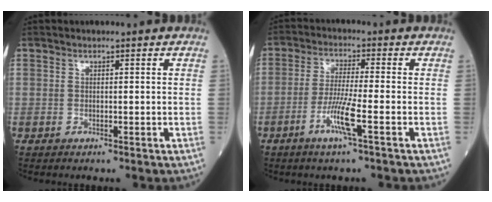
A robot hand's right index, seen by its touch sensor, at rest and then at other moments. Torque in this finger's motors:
{"motor_torque": [-0.10, -0.10, 0.10, 0.07]}